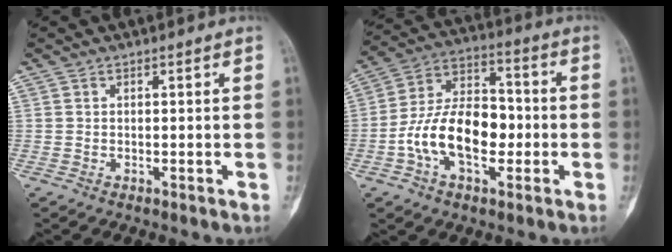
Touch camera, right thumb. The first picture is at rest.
{"total": 15.6, "force": [-3.3, 9.2, 12.2], "torque": [-0.203, 0.041, -0.061]}